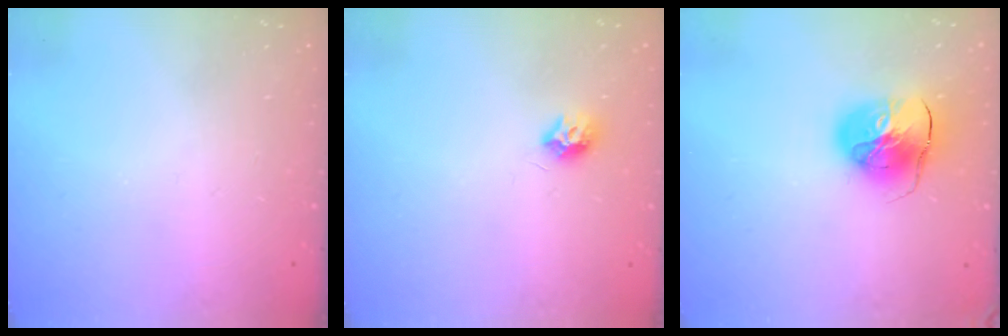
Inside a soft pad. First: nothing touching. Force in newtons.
{"total": 7.4, "press": 7.4, "slide": 0.2}
{"total": 11.2, "press": 11.1, "slide": 1.5}